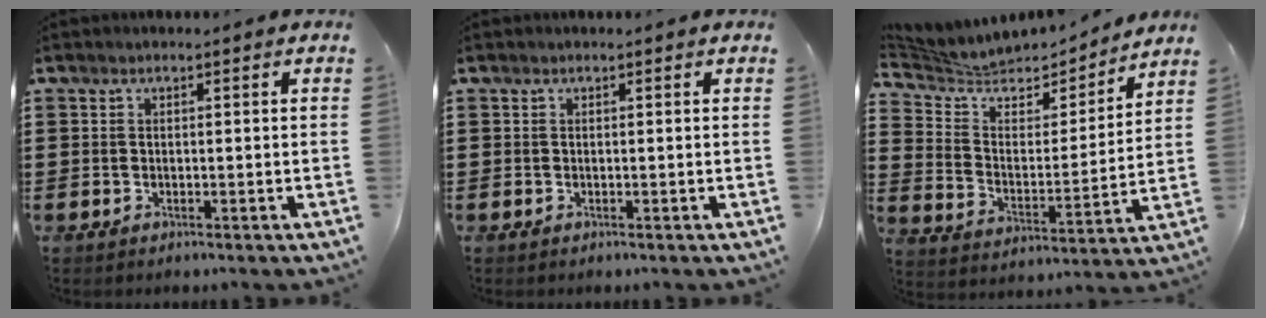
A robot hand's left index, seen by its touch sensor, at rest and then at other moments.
{"total": 0.0}
{"total": 5.3, "force": [4.8, 2.2, 0.9], "torque": [-0.052, -0.038, 0.078]}